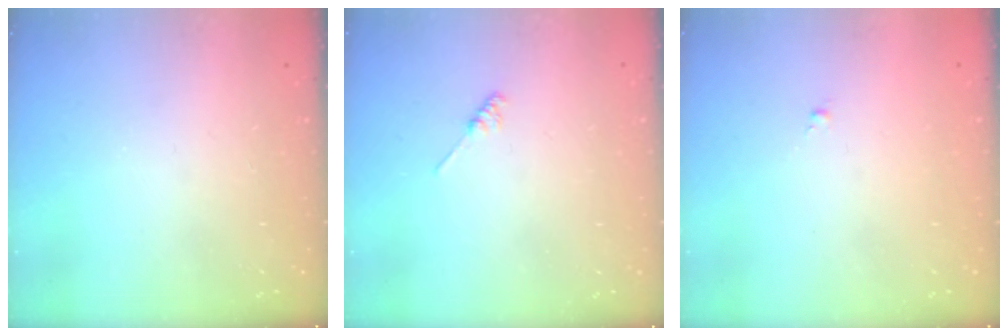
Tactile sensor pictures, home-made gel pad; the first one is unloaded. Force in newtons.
{"total": 1.8, "press": 1.7, "slide": 0.4}
{"total": 0.0}